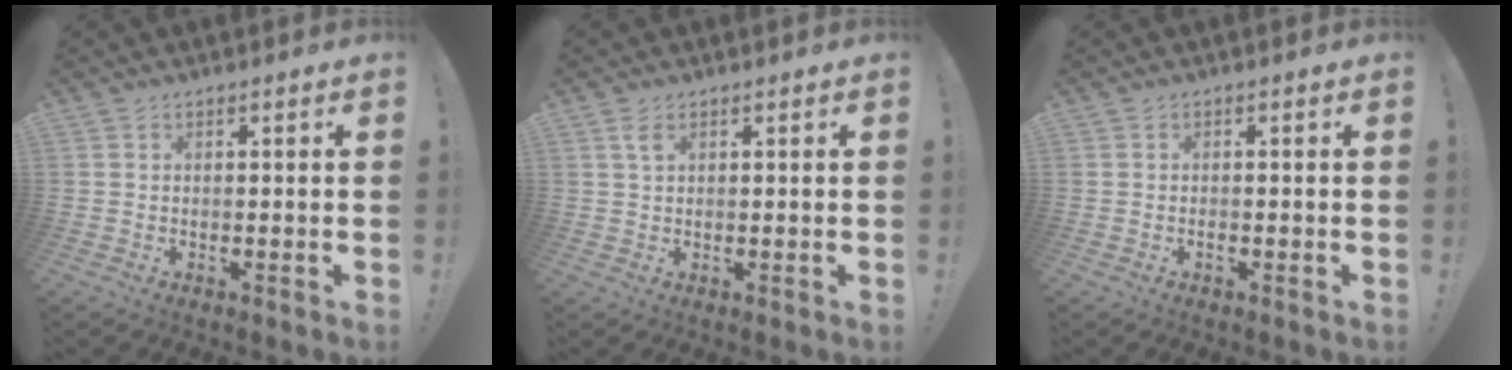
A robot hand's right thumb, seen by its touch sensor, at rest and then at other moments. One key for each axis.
{"total": 2.5, "fx": 1.7, "fy": 0.4, "fz": 1.8, "tx": -0.031, "ty": -0.005, "tz": 0.030}
{"total": 0.6, "fx": -0.5, "fy": 0.2, "fz": 0.3, "tx": -0.011, "ty": -0.002, "tz": -0.008}